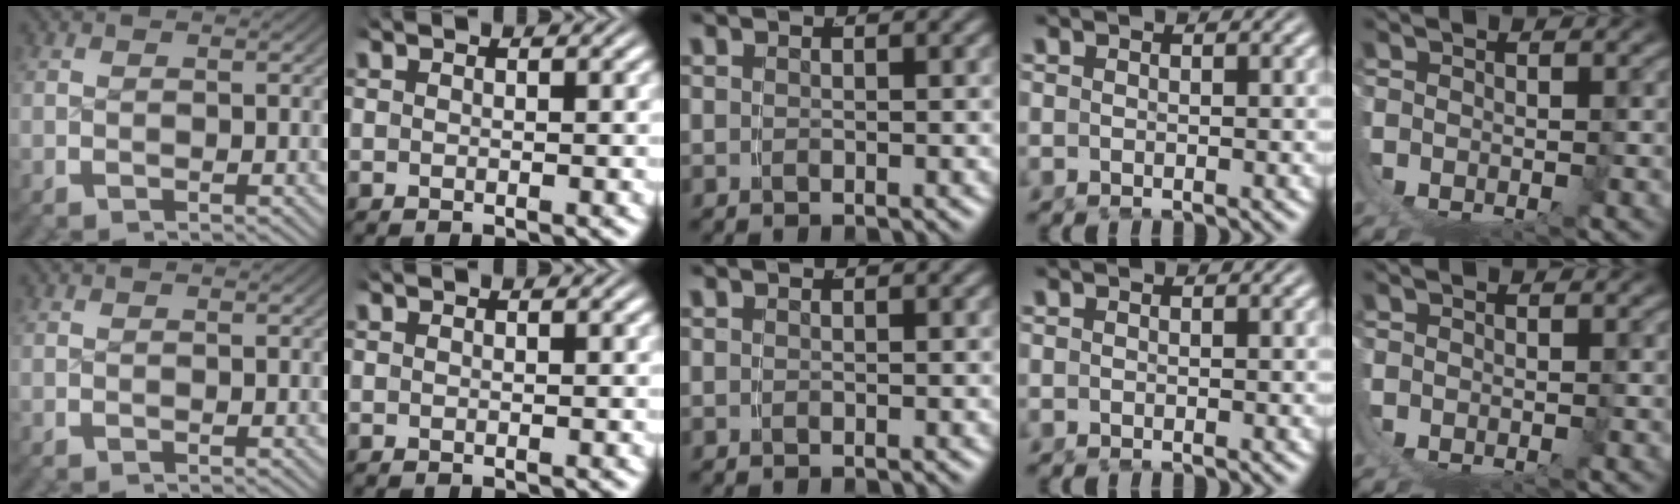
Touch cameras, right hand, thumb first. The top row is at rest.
{}